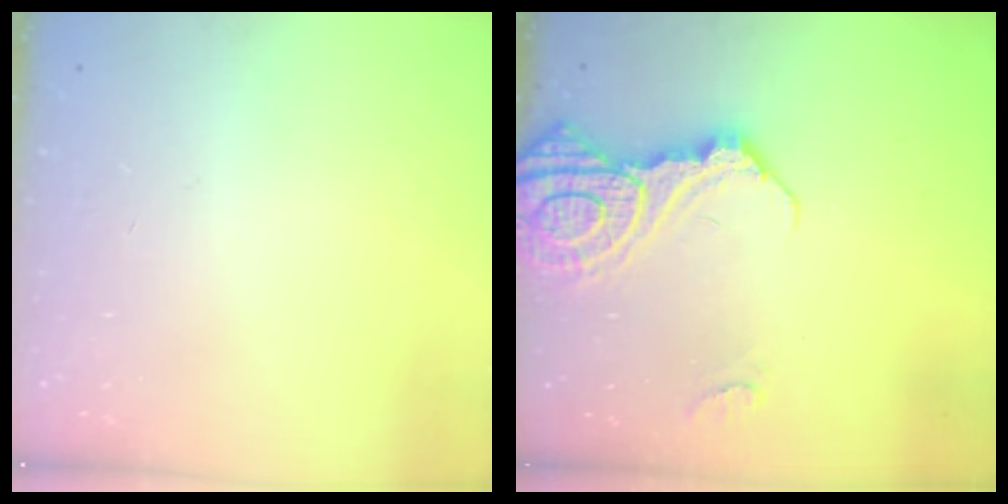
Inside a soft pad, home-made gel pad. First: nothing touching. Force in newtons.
{"total": 15.5, "press": 15.3, "slide": 1.8}